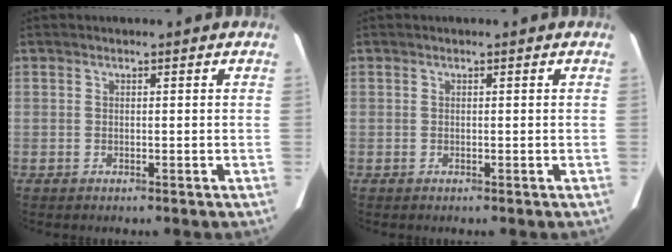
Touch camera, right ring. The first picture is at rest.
{"total": 0.0}